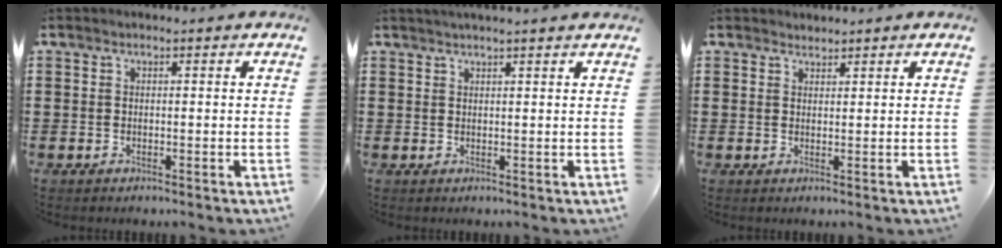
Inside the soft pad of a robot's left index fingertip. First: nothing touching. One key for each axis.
{"total": 1.5, "fx": 1.4, "fy": -0.3, "fz": 0.5, "tx": -0.010, "ty": 0.001, "tz": 0.026}
{"total": 1.3, "fx": 1.2, "fy": 0.2, "fz": -0.2, "tx": 0.002, "ty": 0.001, "tz": 0.025}